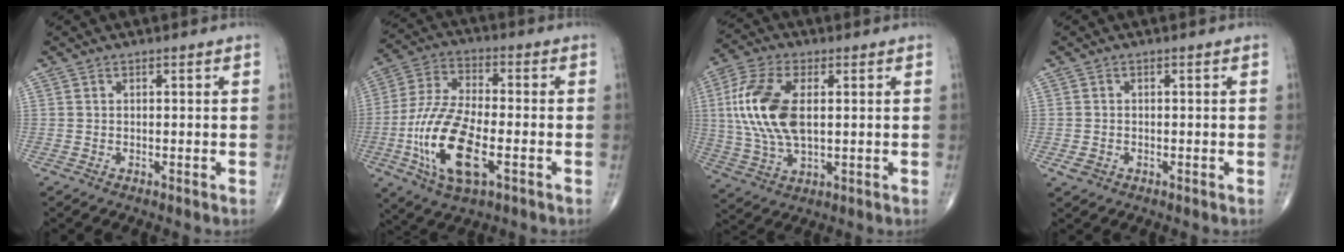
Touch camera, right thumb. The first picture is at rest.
{"total": 17.0, "force": [-4.9, 7.2, 14.5], "torque": [-0.300, 0.012, -0.089]}
{"total": 15.1, "force": [2.0, 7.8, 12.8], "torque": [-0.277, 0.001, 0.039]}
{"total": 1.9, "force": [-0.7, 1.5, 0.9], "torque": [-0.015, 0.003, -0.008]}